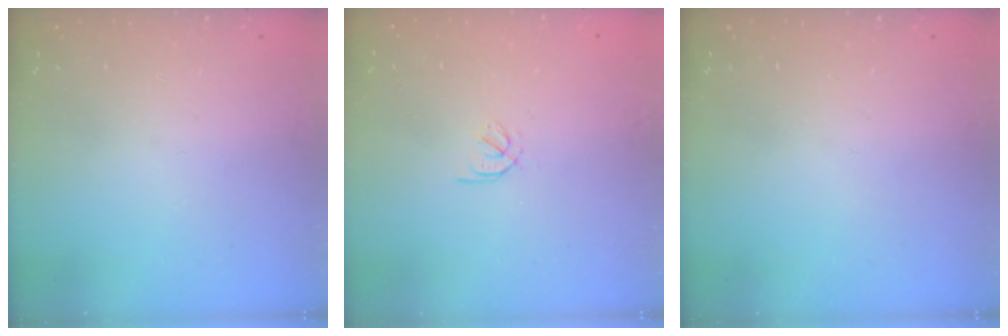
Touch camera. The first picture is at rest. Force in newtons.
{"total": 1.5, "press": 1.4, "slide": 0.5}
{"total": 0.0}